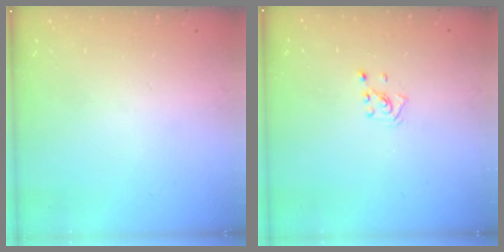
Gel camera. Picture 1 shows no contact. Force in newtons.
{"total": 2.0, "press": 2.0, "slide": 0.6}